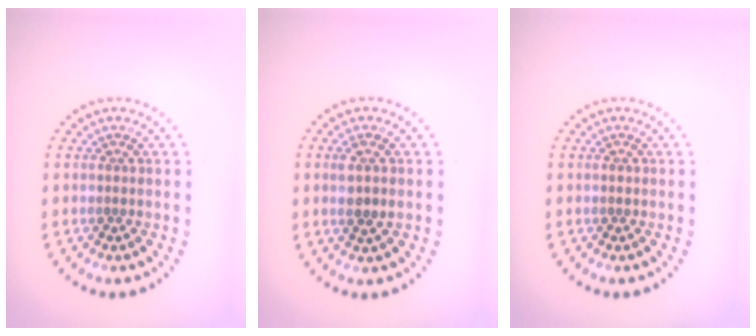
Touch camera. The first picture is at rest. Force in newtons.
{"total": 2.0, "press": 1.9, "slide": 0.6}
{"total": 0.5, "press": 0.5, "slide": 0.1}